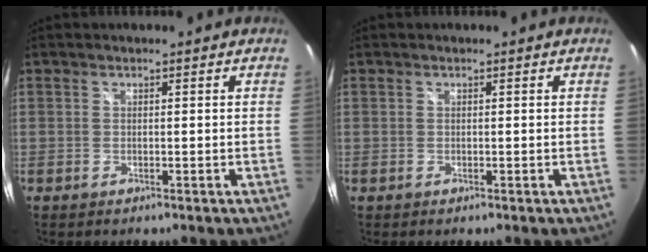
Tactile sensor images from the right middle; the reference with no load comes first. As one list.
[{"total": 0.0}]